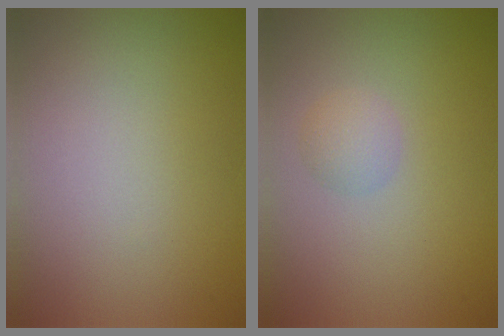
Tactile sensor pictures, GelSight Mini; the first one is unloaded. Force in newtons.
{"total": 1.4, "press": 1.4, "slide": 0.0}